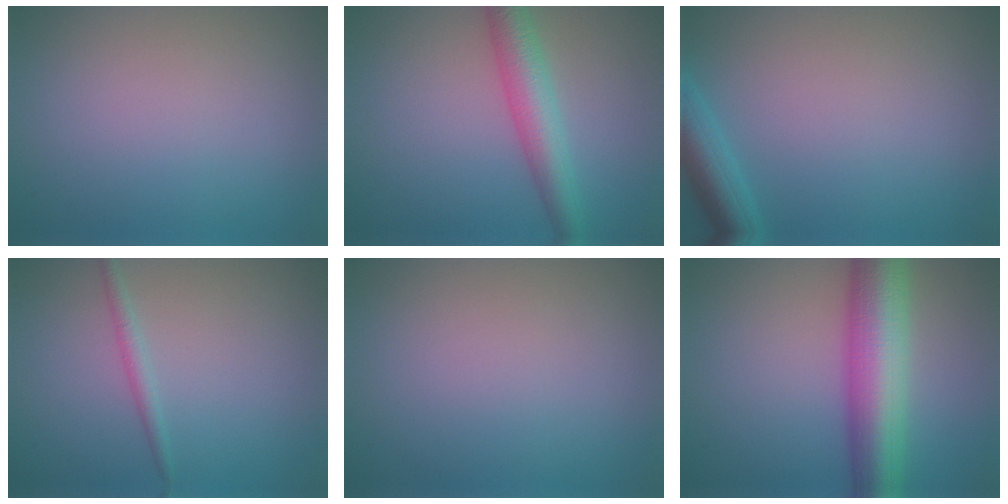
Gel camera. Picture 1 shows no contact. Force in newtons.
{"total": 4.8, "press": 4.8, "slide": 0.0}
{"total": 3.5, "press": 3.5, "slide": 0.2}
{"total": 1.3, "press": 1.3, "slide": 0.1}
{"total": 0.0}
{"total": 9.7, "press": 9.7, "slide": 0.1}